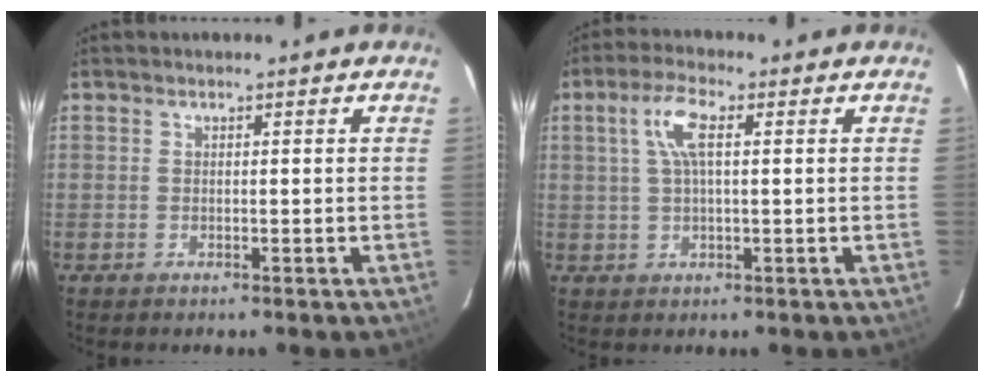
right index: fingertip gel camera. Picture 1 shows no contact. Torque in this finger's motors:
{"motor_torque": [0.80, 0.01, 0.53, 0.11]}